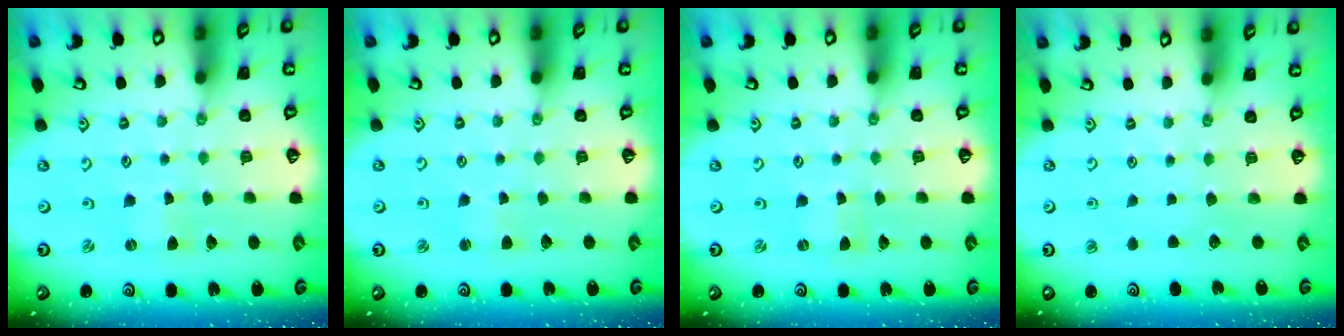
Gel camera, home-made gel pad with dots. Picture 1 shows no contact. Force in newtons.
{"total": 1.2, "press": 1.1, "slide": 0.1}
{"total": 0.0}
{"total": 0.0}